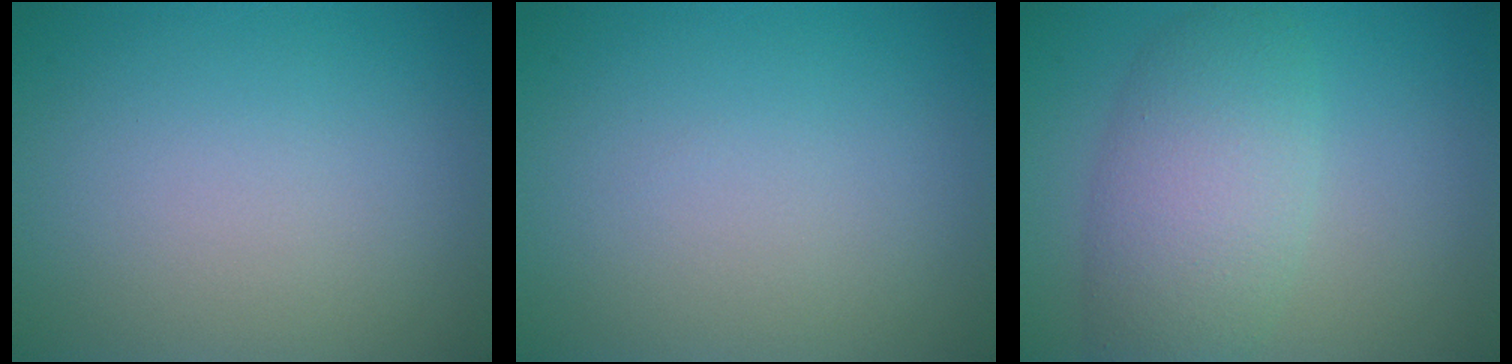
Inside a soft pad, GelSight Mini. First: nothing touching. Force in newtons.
{"total": 0.0}
{"total": 5.6, "press": 5.6, "slide": 0.3}